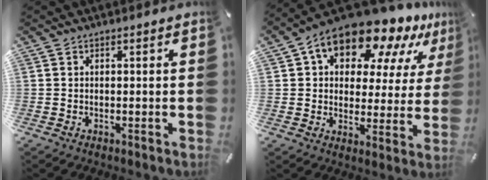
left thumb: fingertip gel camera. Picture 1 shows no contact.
{"total": 16.8, "force": [11.9, 8.3, 8.4], "torque": [-0.146, -0.079, 0.201]}